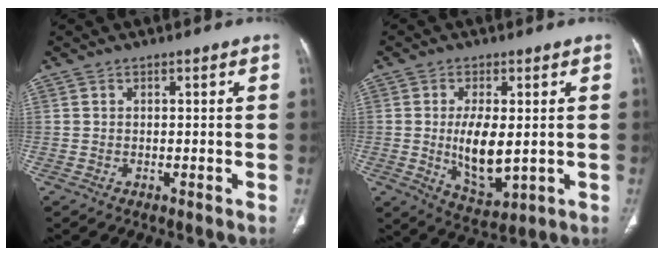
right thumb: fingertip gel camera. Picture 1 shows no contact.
{"total": 9.9, "force": [-0.1, 4.6, 8.8], "torque": [-0.148, -0.021, 0.012]}